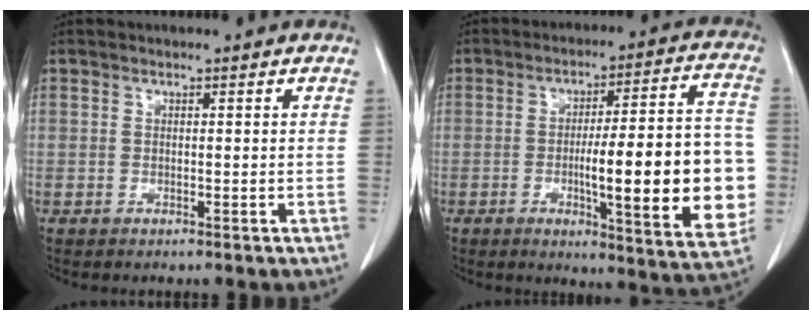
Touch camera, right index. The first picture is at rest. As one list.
[{"total": 20.1, "force": [-3.1, 2.9, 19.6], "torque": [-0.222, 0.018, -0.034]}]